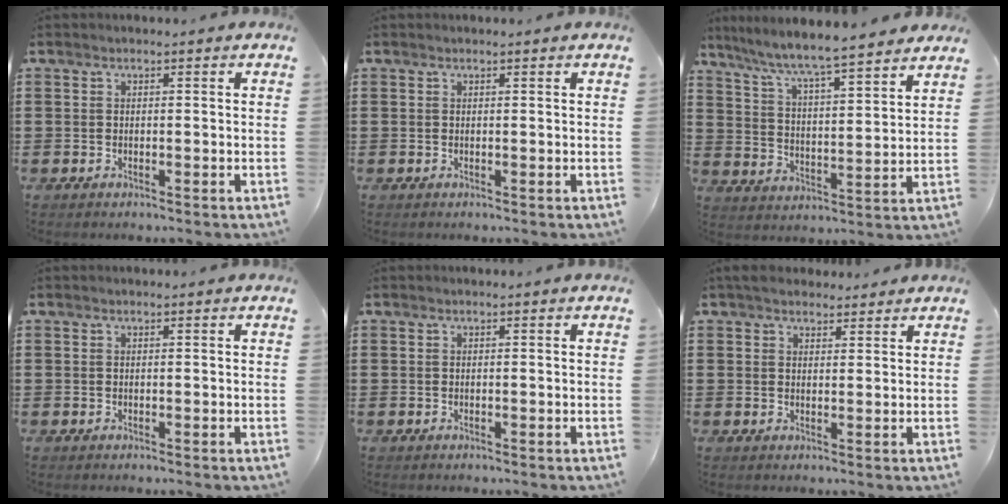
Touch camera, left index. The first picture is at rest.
{"total": 0.0}
{"total": 5.9, "force": [5.4, -0.3, 2.4], "torque": [-0.070, -0.038, 0.086]}
{"total": 0.0}
{"total": 0.0}
{"total": 3.0, "force": [2.6, 1.5, 0.5], "torque": [-0.009, 0.001, 0.048]}